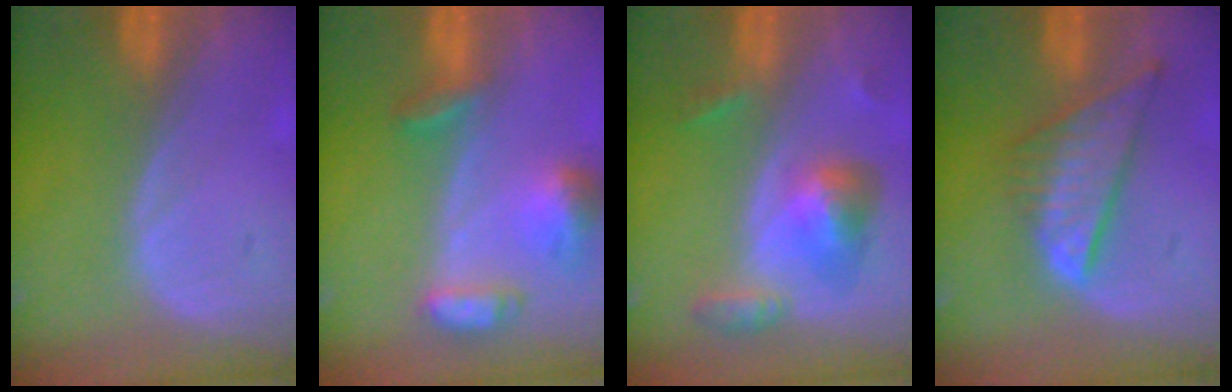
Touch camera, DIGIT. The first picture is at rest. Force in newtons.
{"total": 6.7, "press": 6.4, "slide": 2.0}
{"total": 6.5, "press": 6.0, "slide": 2.5}
{"total": 8.3, "press": 7.1, "slide": 4.3}